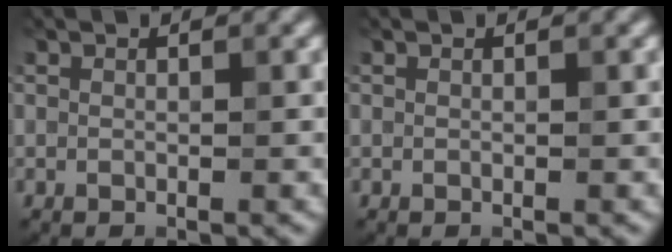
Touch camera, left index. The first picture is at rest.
{"total": 0.0}